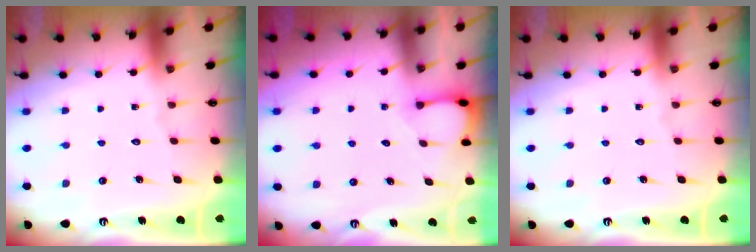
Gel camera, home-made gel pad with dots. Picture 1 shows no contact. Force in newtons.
{"total": 1.8, "press": 1.8, "slide": 0.1}
{"total": 0.0}